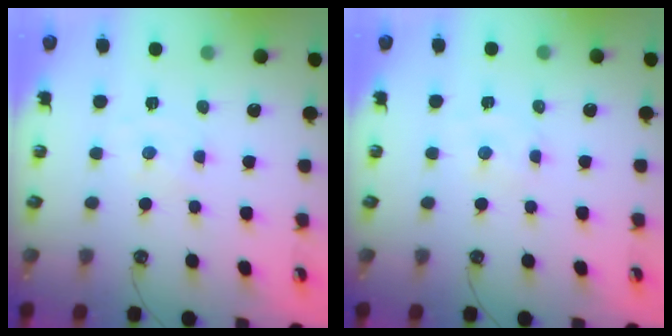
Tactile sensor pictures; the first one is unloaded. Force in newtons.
{"total": 1.0, "press": 1.0, "slide": 0.2}